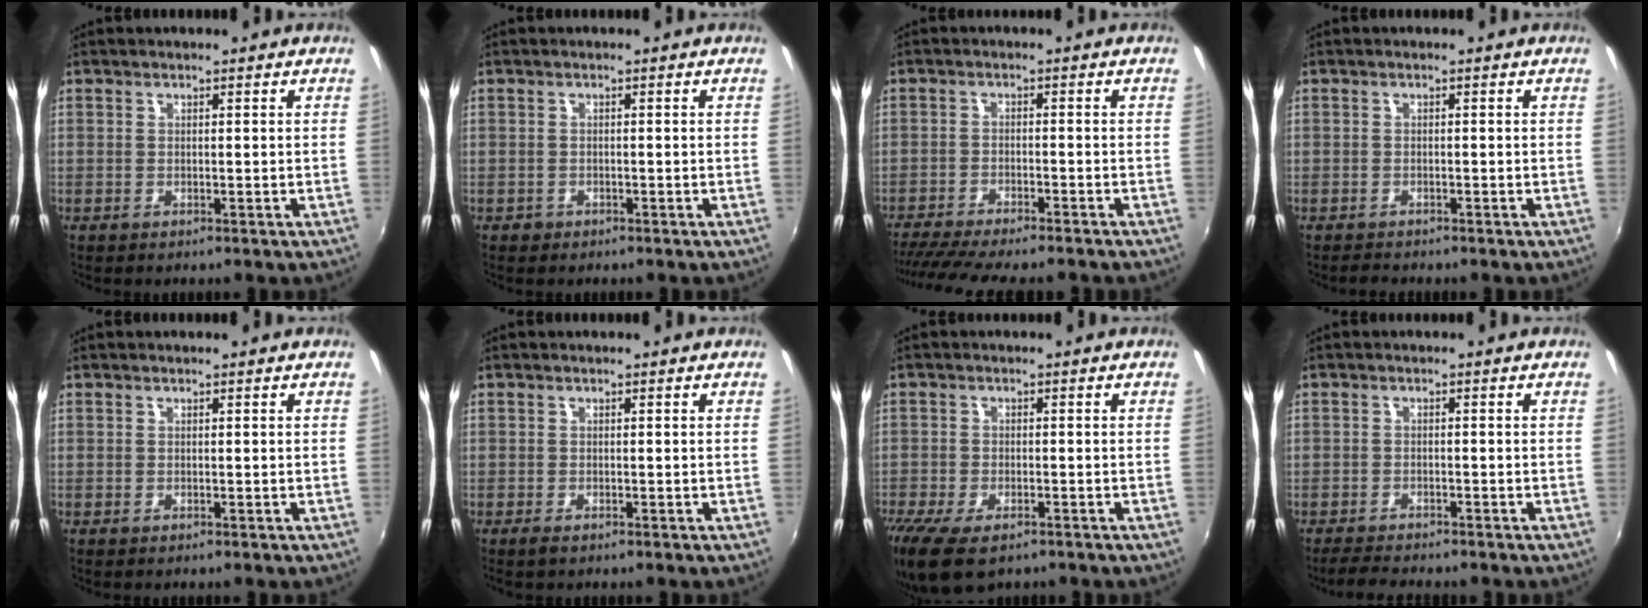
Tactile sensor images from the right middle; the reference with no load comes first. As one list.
[{"total": 1.2, "force": [-0.8, 0.9, 0.2], "torque": [-0.007, -0.002, -0.011]}, {"total": 12.5, "force": [-11.0, 1.2, 5.9], "torque": [-0.128, -0.029, -0.173]}, {"total": 1.5, "force": [-1.4, 0.6, -0.1], "torque": [-0.006, -0.001, -0.027]}, {"total": 0.0}, {"total": 1.2, "force": [-0.9, 0.5, 0.7], "torque": [-0.014, -0.006, -0.017]}, {"total": 9.8, "force": [-6.8, 3.9, 5.8], "torque": [-0.141, -0.040, -0.120]}, {"total": 3.7, "force": [-3.5, 0.9, 1.0], "torque": [-0.038, -0.009, -0.062]}]